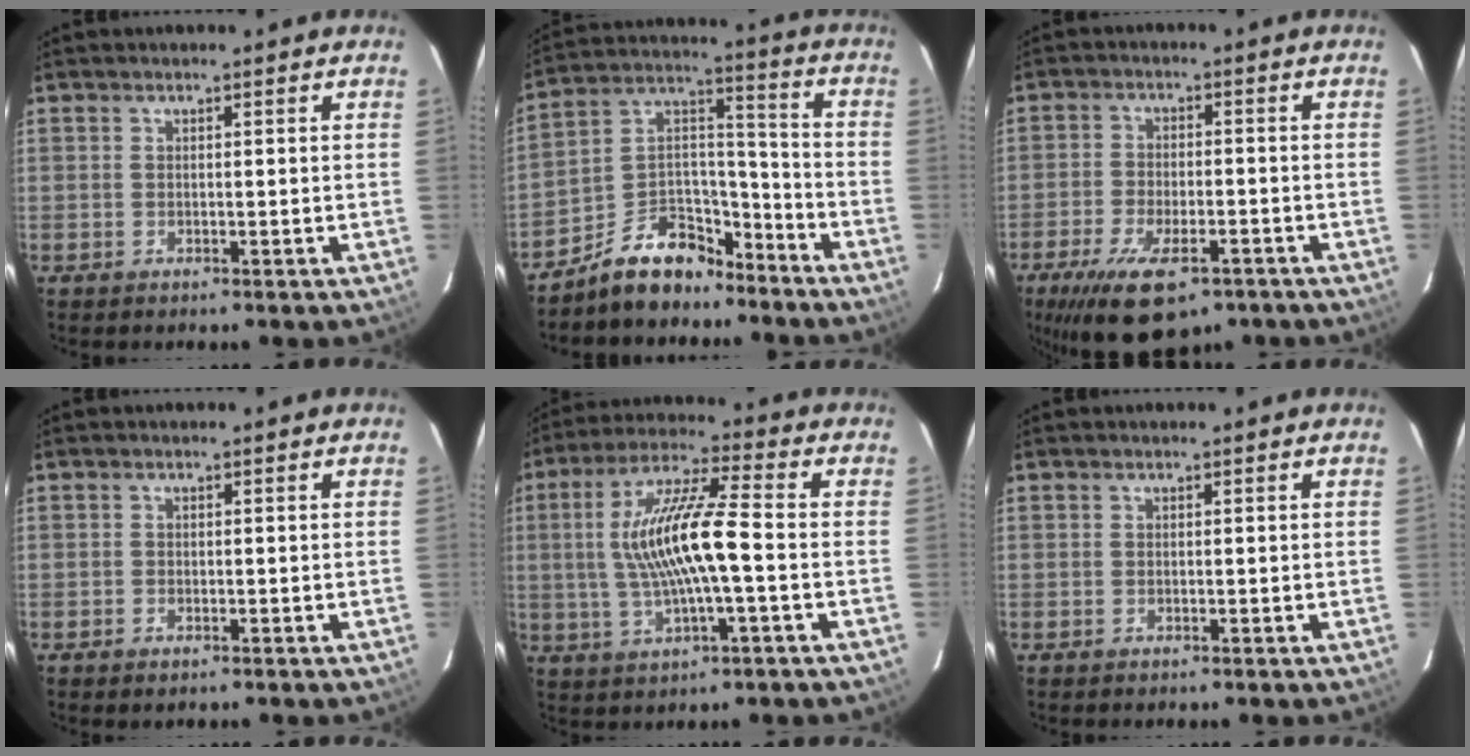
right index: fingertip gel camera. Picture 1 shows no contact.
{"total": 12.7, "force": [-9.7, 6.8, 4.7], "torque": [-0.092, 0.068, -0.158]}
{"total": 14.6, "force": [-9.2, 6.0, 9.6], "torque": [-0.200, -0.031, -0.148]}
{"total": 0.9, "force": [-0.6, 0.6, 0.4], "torque": [-0.006, -0.001, -0.011]}
{"total": 13.8, "force": [-0.7, 2.1, 13.6], "torque": [-0.259, 0.010, -0.014]}
{"total": 0.0}